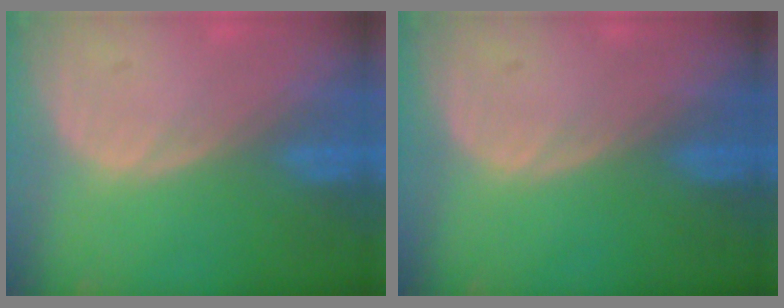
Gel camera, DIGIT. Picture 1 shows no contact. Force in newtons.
{"total": 0.0}